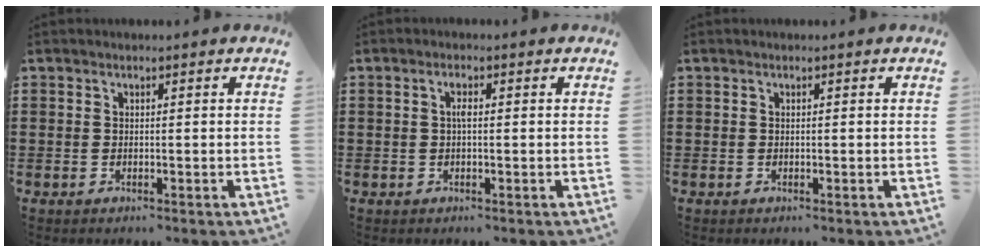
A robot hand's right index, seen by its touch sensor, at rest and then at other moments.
{"total": 1.6, "force": [0.1, 0.5, 1.5], "torque": [-0.030, 0.003, 0.000]}
{"total": 0.0}